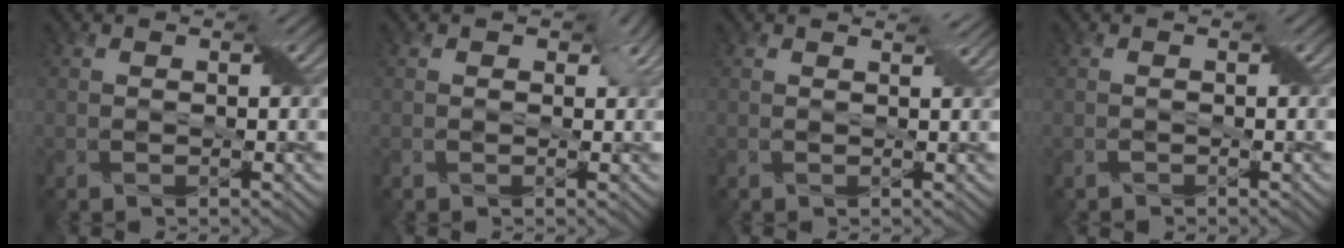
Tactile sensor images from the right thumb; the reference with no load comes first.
{"total": 1.8, "force": [0.5, 1.5, 0.9], "torque": [-0.017, -0.004, 0.003]}
{"total": 1.1, "force": [1.0, 0.1, 0.5], "torque": [-0.014, -0.003, 0.018]}
{"total": 0.6, "force": [-0.6, 0.2, 0.0], "torque": [0.000, 0.000, -0.009]}